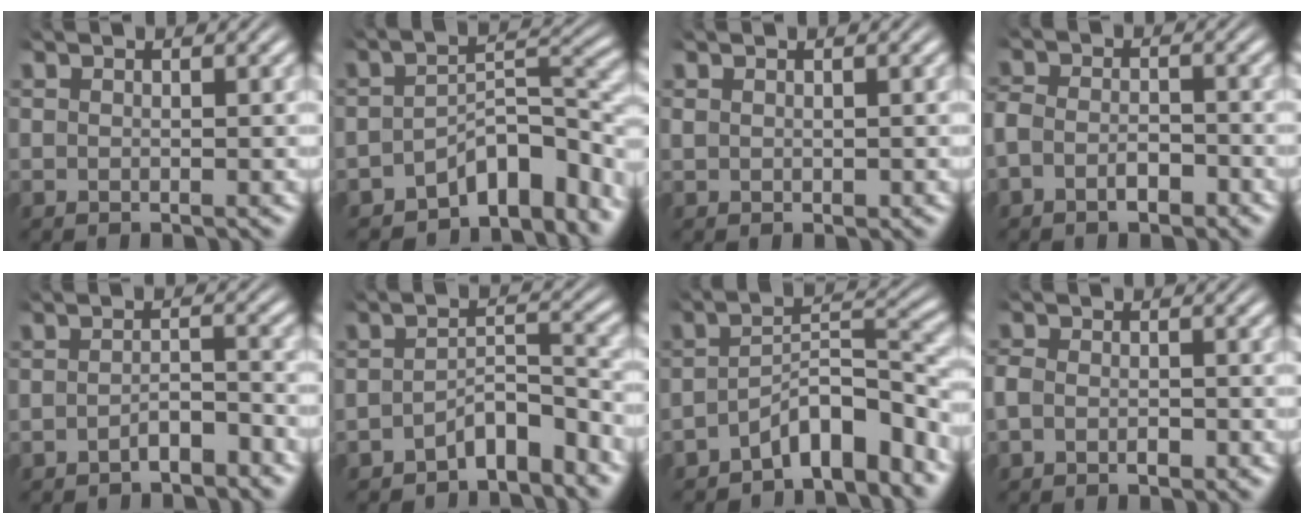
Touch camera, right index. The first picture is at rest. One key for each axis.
{"total": 6.9, "fx": -4.4, "fy": 2.2, "fz": 4.8, "tx": -0.065, "ty": -0.018, "tz": -0.063}
{"total": 0.0}
{"total": 3.0, "fx": -1.6, "fy": 2.1, "fz": 1.5, "tx": -0.039, "ty": -0.008, "tz": -0.027}
{"total": 2.4, "fx": -2.1, "fy": 0.5, "fz": 0.9, "tx": -0.007, "ty": -0.004, "tz": -0.040}
{"total": 4.2, "fx": -3.7, "fy": 1.0, "fz": 1.9, "tx": -0.015, "ty": -0.007, "tz": -0.060}
{"total": 6.1, "fx": -4.1, "fy": 1.7, "fz": 4.2, "tx": -0.055, "ty": -0.007, "tz": -0.061}
{"total": 1.9, "fx": -0.9, "fy": 1.3, "fz": 1.0, "tx": -0.029, "ty": -0.008, "tz": -0.015}